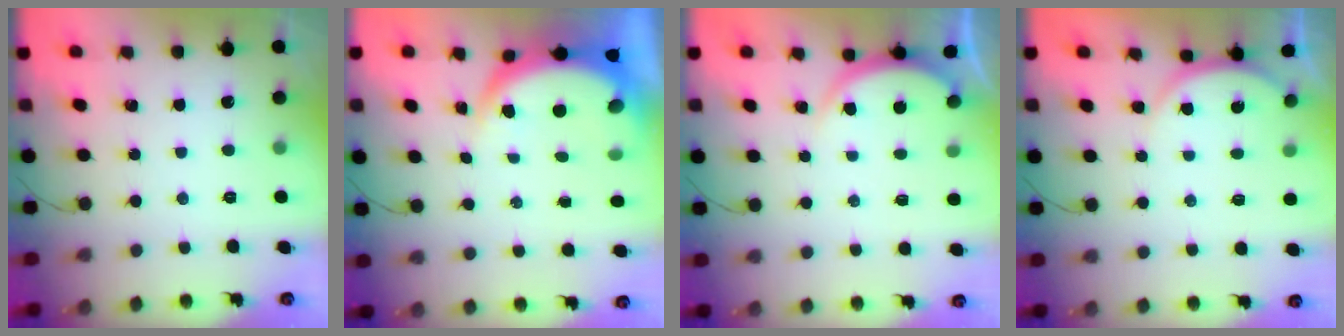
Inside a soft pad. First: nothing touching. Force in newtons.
{"total": 6.4, "press": 6.3, "slide": 1.1}
{"total": 4.1, "press": 4.1, "slide": 0.5}
{"total": 4.8, "press": 4.7, "slide": 0.5}